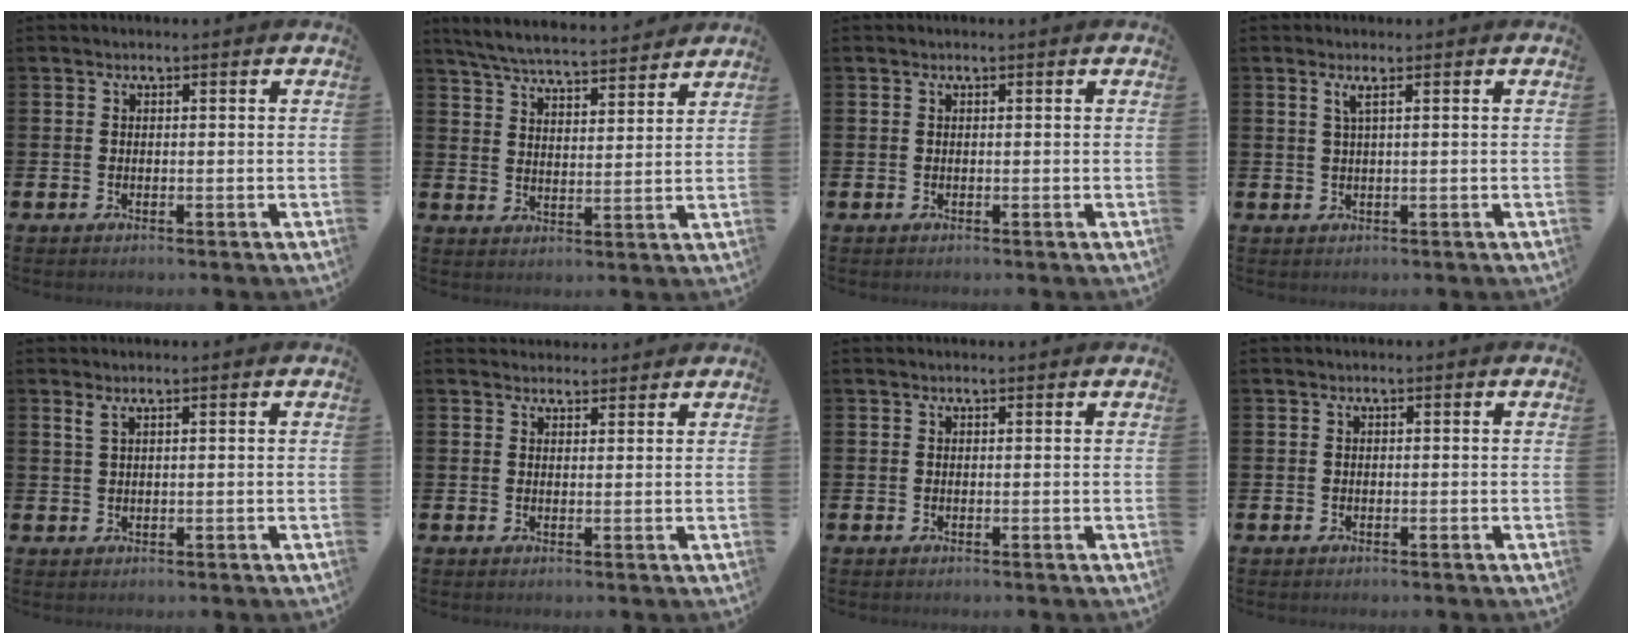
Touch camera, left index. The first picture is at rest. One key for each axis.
{"total": 6.1, "fx": 6.0, "fy": 0.6, "fz": 1.4, "tx": -0.052, "ty": -0.036, "tz": 0.106}
{"total": 0.0}
{"total": 1.5, "fx": 0.8, "fy": -0.1, "fz": 1.3, "tx": -0.034, "ty": 0.002, "tz": 0.014}
{"total": 1.3, "fx": 0.9, "fy": 0.2, "fz": 0.9, "tx": -0.016, "ty": 0.001, "tz": 0.016}
{"total": 2.2, "fx": 2.1, "fy": 0.7, "fz": -0.1, "tx": 0.007, "ty": -0.009, "tz": 0.037}
{"total": 0.0}
{"total": 0.0}